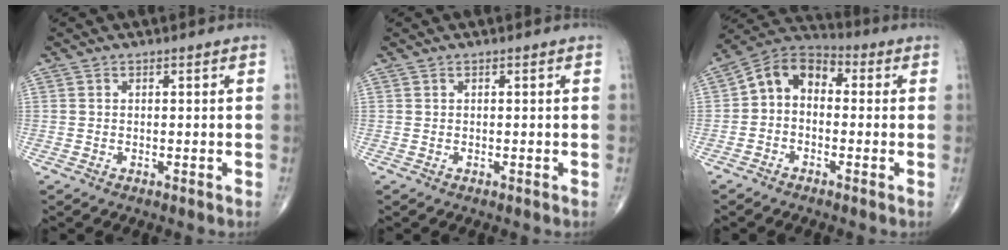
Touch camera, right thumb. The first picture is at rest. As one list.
[{"total": 0.0}, {"total": 8.8, "force": [0.1, 6.3, 6.2], "torque": [-0.081, 0.033, -0.021]}]